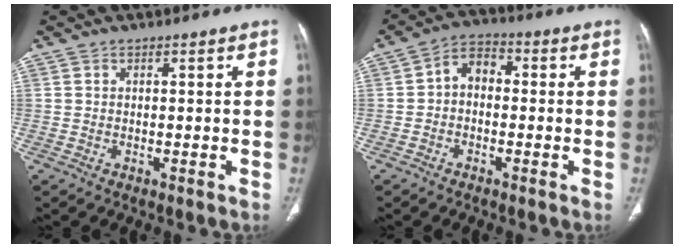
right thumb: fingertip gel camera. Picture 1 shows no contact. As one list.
[{"total": 5.6, "force": [-0.4, 4.0, 3.9], "torque": [-0.049, 0.022, -0.021]}]